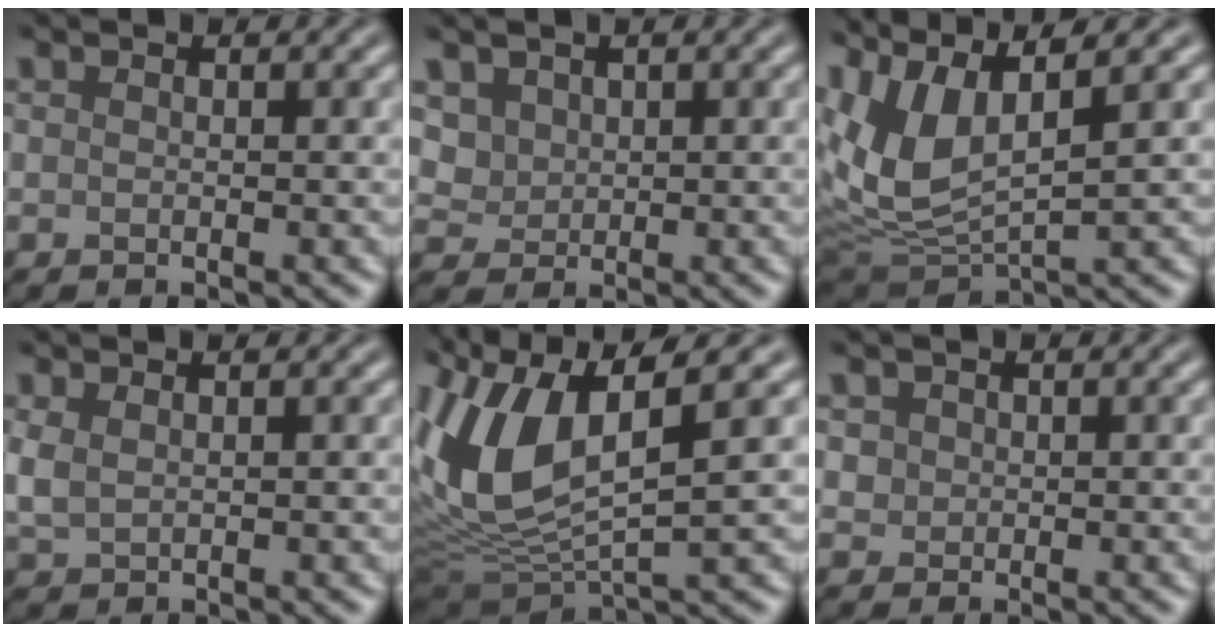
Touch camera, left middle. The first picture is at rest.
{"total": 2.3, "force": [1.0, 1.9, 0.9], "torque": [-0.027, -0.011, 0.037]}
{"total": 9.0, "force": [2.8, 4.0, 7.6], "torque": [-0.198, 0.002, 0.059]}
{"total": 1.8, "force": [0.5, 1.2, 1.3], "torque": [-0.039, 0.000, 0.015]}
{"total": 11.6, "force": [2.0, 5.1, 10.2], "torque": [-0.232, -0.005, 0.042]}
{"total": 1.2, "force": [0.3, 1.1, 0.3], "torque": [-0.006, -0.006, 0.013]}